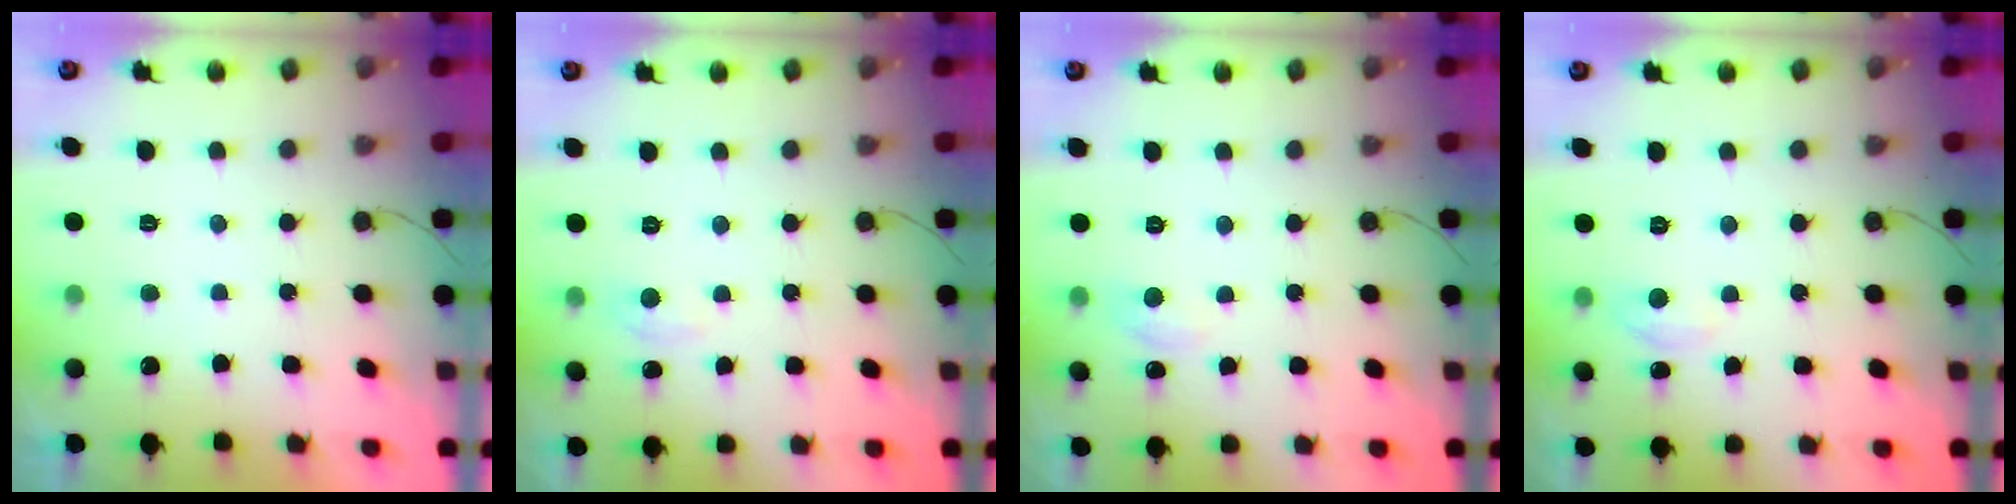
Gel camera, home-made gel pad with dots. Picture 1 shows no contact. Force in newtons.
{"total": 2.3, "press": 2.3, "slide": 0.3}
{"total": 6.5, "press": 6.4, "slide": 0.7}
{"total": 4.0, "press": 3.9, "slide": 0.6}